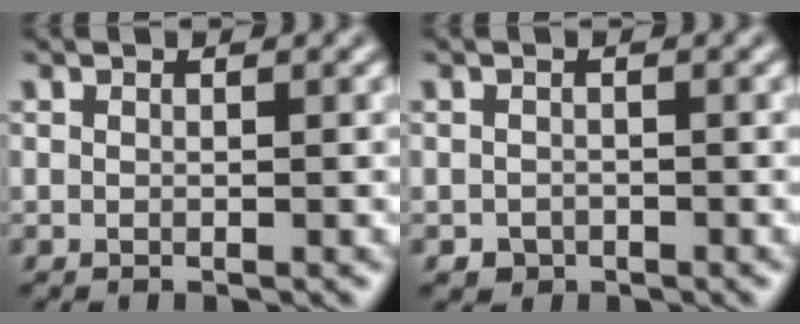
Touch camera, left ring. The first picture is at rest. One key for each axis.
{"total": 1.2, "fx": -0.7, "fy": 1.0, "fz": 0.3, "tx": 0.000, "ty": -0.004, "tz": -0.012}